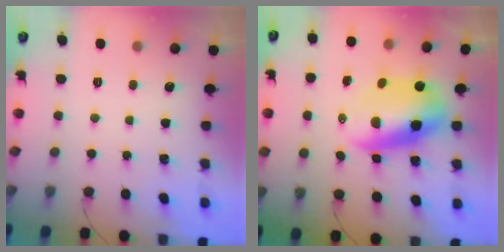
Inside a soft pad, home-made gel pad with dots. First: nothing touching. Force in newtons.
{"total": 11.7, "press": 11.4, "slide": 3.0}